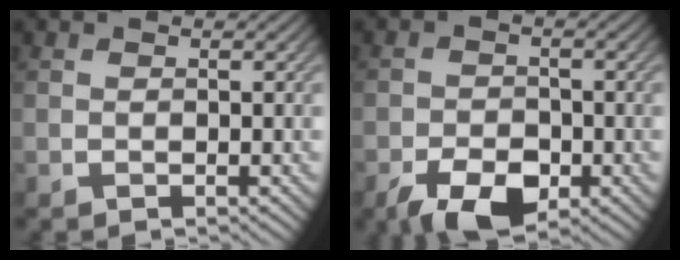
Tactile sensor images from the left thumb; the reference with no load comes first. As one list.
[{"total": 6.1, "force": [-3.5, 3.3, 3.7], "torque": [-0.066, -0.005, -0.065]}]